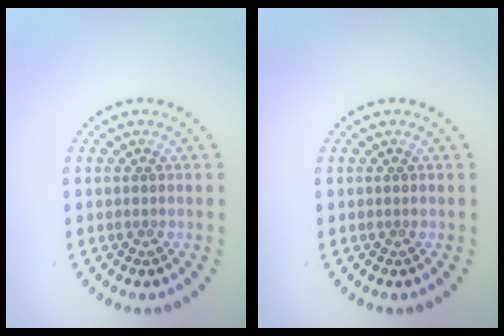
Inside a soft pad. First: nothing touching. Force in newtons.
{"total": 0.0}